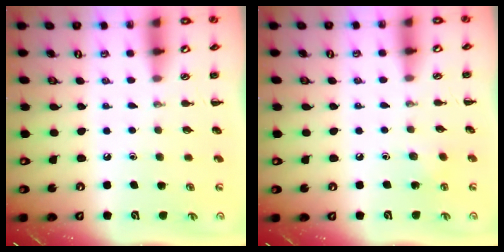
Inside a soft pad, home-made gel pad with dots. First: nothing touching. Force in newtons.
{"total": 3.5, "press": 3.4, "slide": 0.9}